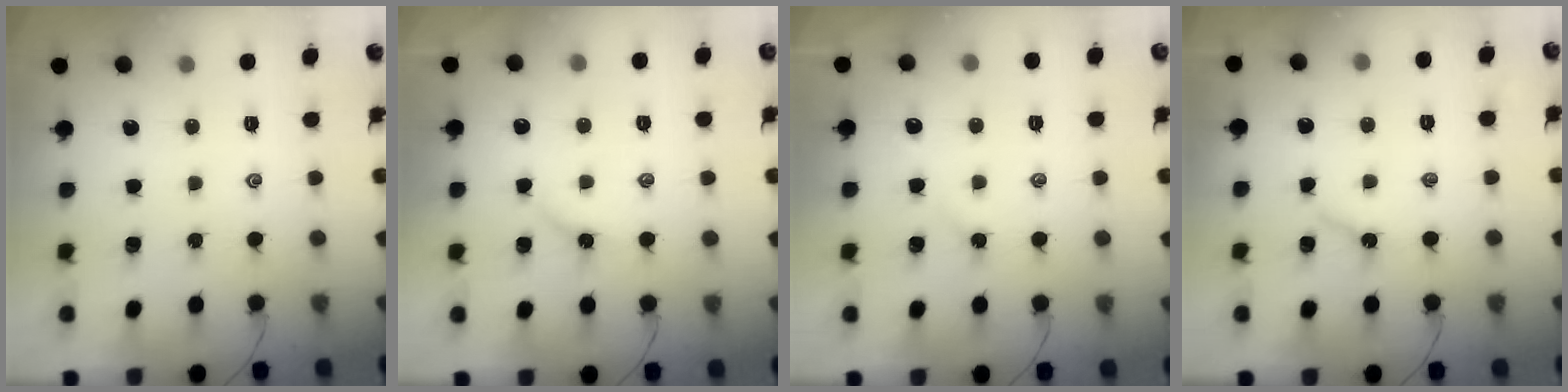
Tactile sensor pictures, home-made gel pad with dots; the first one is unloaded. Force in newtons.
{"total": 2.5, "press": 2.4, "slide": 0.6}
{"total": 2.2, "press": 2.2, "slide": 0.4}
{"total": 3.0, "press": 2.9, "slide": 0.6}